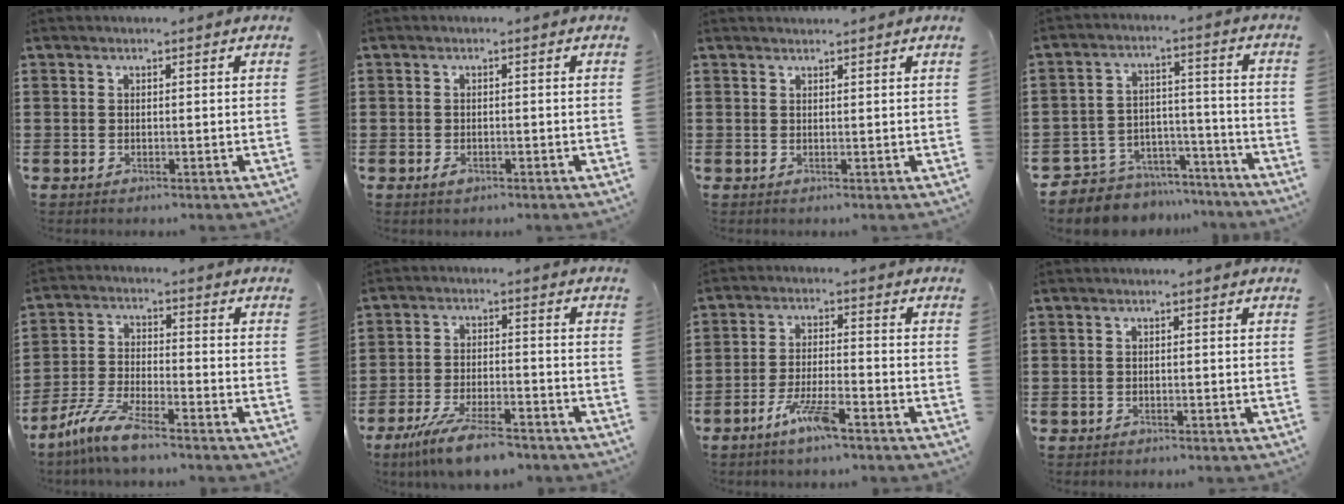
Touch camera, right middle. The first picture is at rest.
{"total": 1.0, "force": [-0.6, 0.5, 0.7], "torque": [-0.014, -0.003, -0.011]}
{"total": 0.8, "force": [0.8, 0.0, 0.0], "torque": [-0.002, 0.000, 0.015]}
{"total": 6.9, "force": [-6.5, 2.2, 0.0], "torque": [-0.004, 0.021, -0.131]}
{"total": 7.2, "force": [-6.0, 0.6, 4.0], "torque": [-0.102, -0.013, -0.122]}
{"total": 7.6, "force": [-6.3, 1.2, 4.0], "torque": [-0.085, -0.002, -0.120]}
{"total": 6.2, "force": [-4.0, 1.0, 4.6], "torque": [-0.099, -0.005, -0.075]}
{"total": 0.5, "force": [-0.5, 0.2, 0.0], "torque": [-0.001, 0.002, -0.011]}